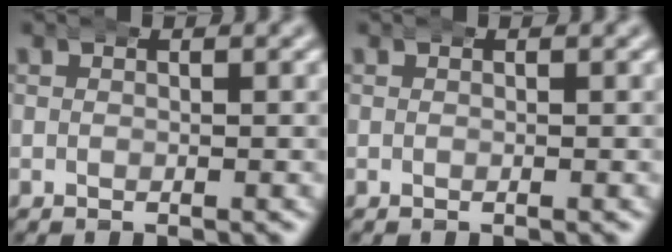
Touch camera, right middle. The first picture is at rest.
{"total": 0.0}